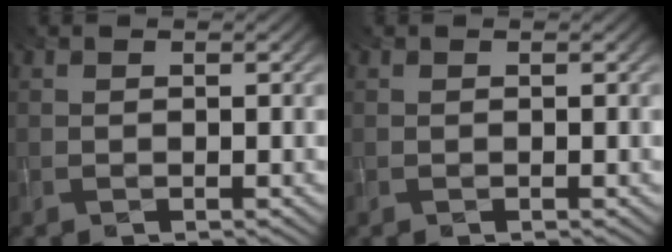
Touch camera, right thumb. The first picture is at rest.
{"total": 0.0}